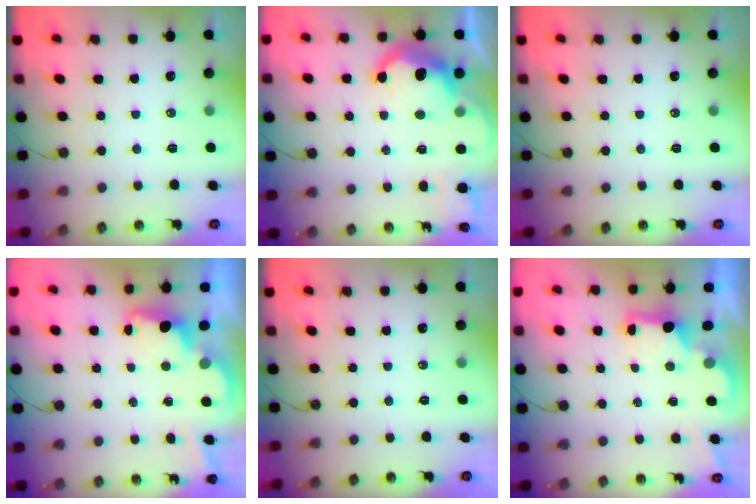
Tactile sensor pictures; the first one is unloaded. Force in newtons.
{"total": 15.5, "press": 15.5, "slide": 1.0}
{"total": 0.0}
{"total": 3.6, "press": 3.5, "slide": 0.7}
{"total": 0.0}
{"total": 2.1, "press": 2.0, "slide": 0.7}